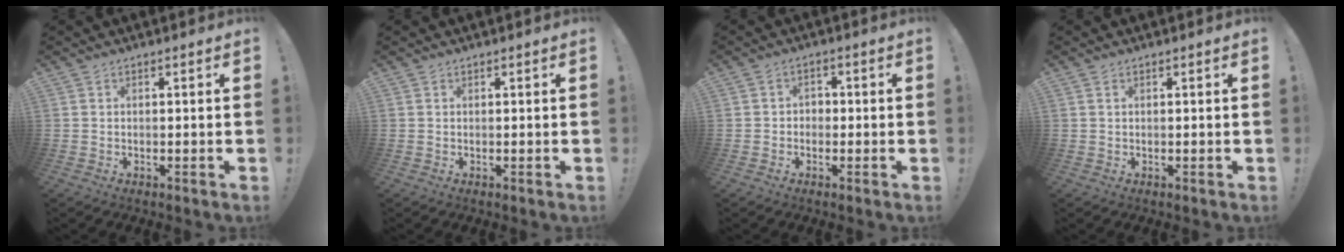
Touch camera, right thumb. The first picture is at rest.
{"total": 0.0}
{"total": 2.4, "force": [-1.1, 2.0, 1.0], "torque": [-0.015, 0.006, -0.020]}
{"total": 0.6, "force": [0.3, 0.2, 0.4], "torque": [-0.009, 0.000, 0.006]}